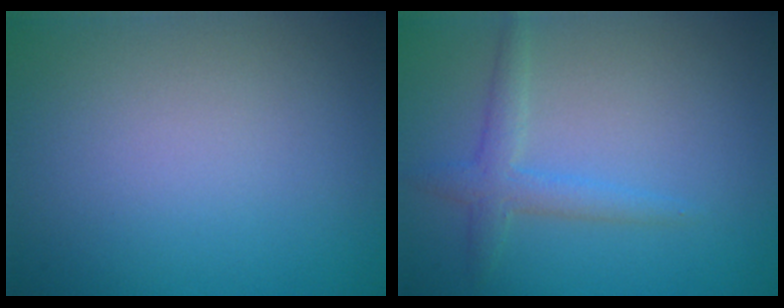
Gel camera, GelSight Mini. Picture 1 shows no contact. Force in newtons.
{"total": 2.3, "press": 2.3, "slide": 0.1}